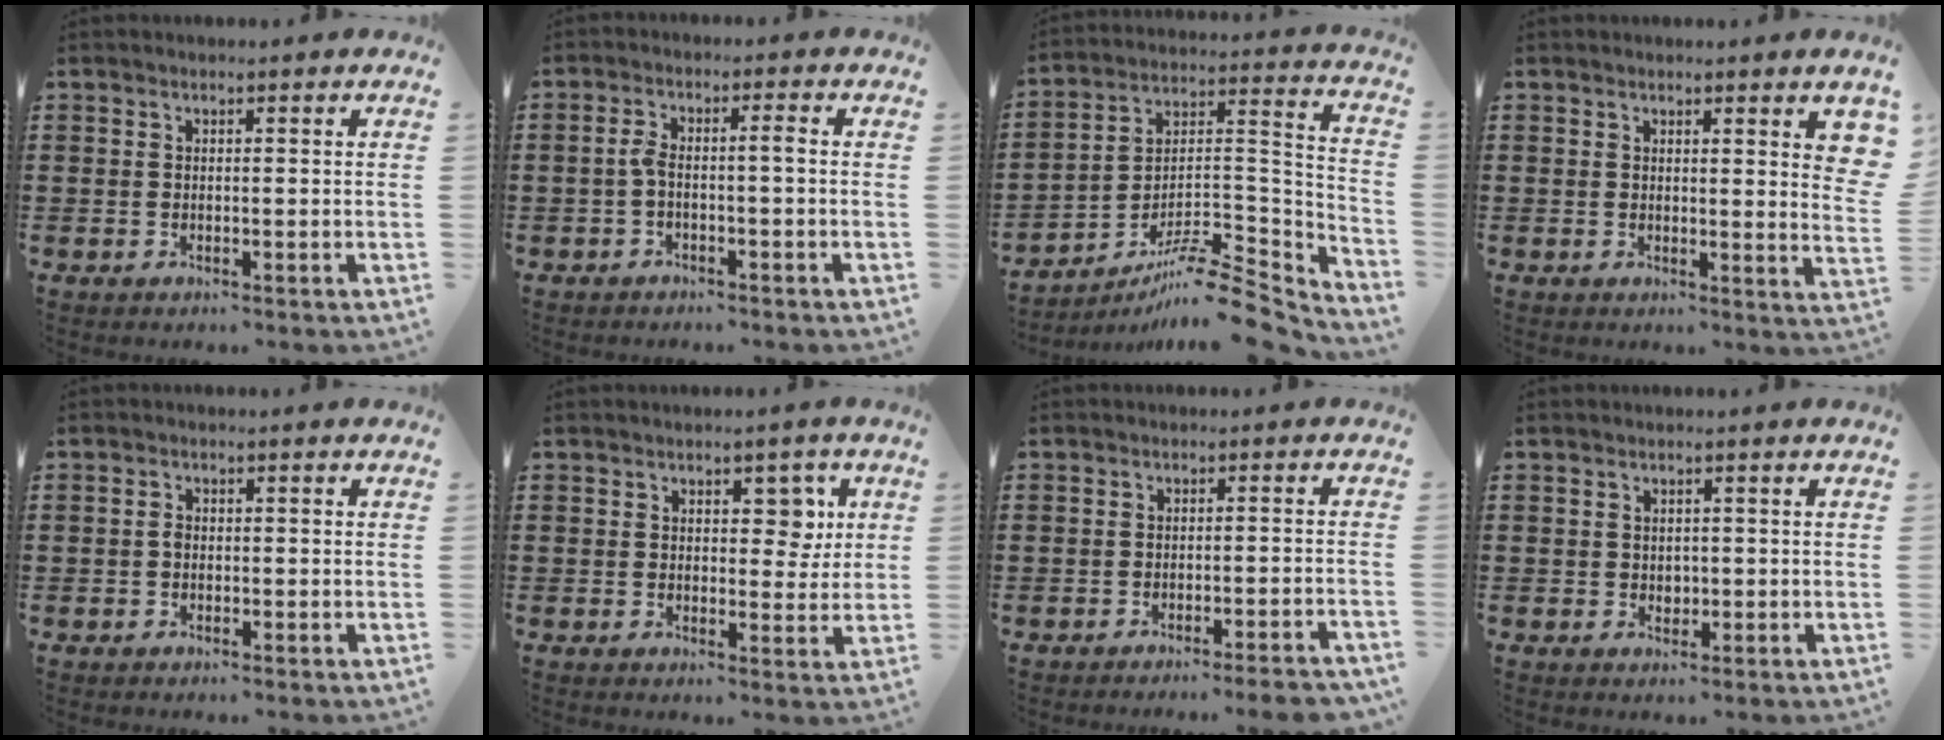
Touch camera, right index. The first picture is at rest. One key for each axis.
{"total": 2.9, "fx": -0.7, "fy": 0.5, "fz": 2.8, "tx": -0.060, "ty": 0.002, "tz": -0.018}
{"total": 9.8, "fx": -8.2, "fy": 1.6, "fz": 5.1, "tx": -0.075, "ty": 0.016, "tz": -0.161}
{"total": 2.8, "fx": 1.7, "fy": 0.3, "fz": 2.2, "tx": -0.032, "ty": -0.005, "tz": 0.027}
{"total": 1.2, "fx": -0.3, "fy": 0.7, "fz": 1.0, "tx": -0.021, "ty": 0.002, "tz": -0.006}
{"total": 4.7, "fx": 1.8, "fy": 2.9, "fz": 3.3, "tx": -0.040, "ty": 0.000, "tz": 0.022}
{"total": 2.6, "fx": -2.4, "fy": -0.3, "fz": 1.1, "tx": -0.019, "ty": -0.002, "tz": -0.048}
{"total": 1.3, "fx": 0.1, "fy": 1.2, "fz": 0.6, "tx": -0.014, "ty": 0.006, "tz": 0.002}